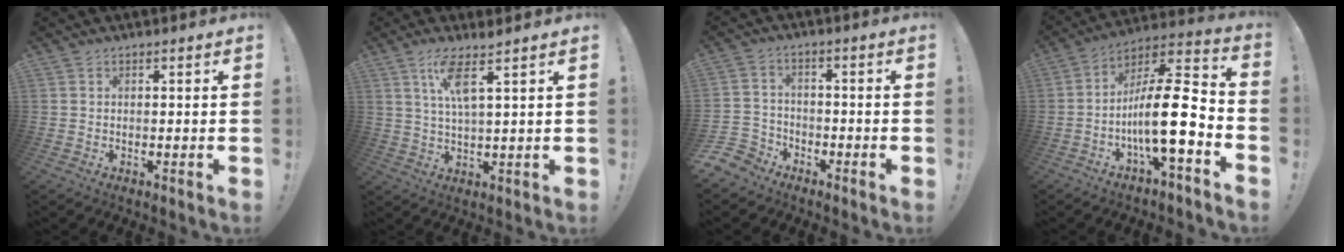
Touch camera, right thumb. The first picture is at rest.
{"total": 8.1, "force": [4.3, 0.8, 6.8], "torque": [-0.141, -0.006, 0.072]}
{"total": 5.7, "force": [-4.2, 3.7, 0.9], "torque": [-0.024, 0.024, -0.083]}
{"total": 18.8, "force": [-5.0, 4.9, 17.4], "torque": [-0.309, 0.012, -0.088]}